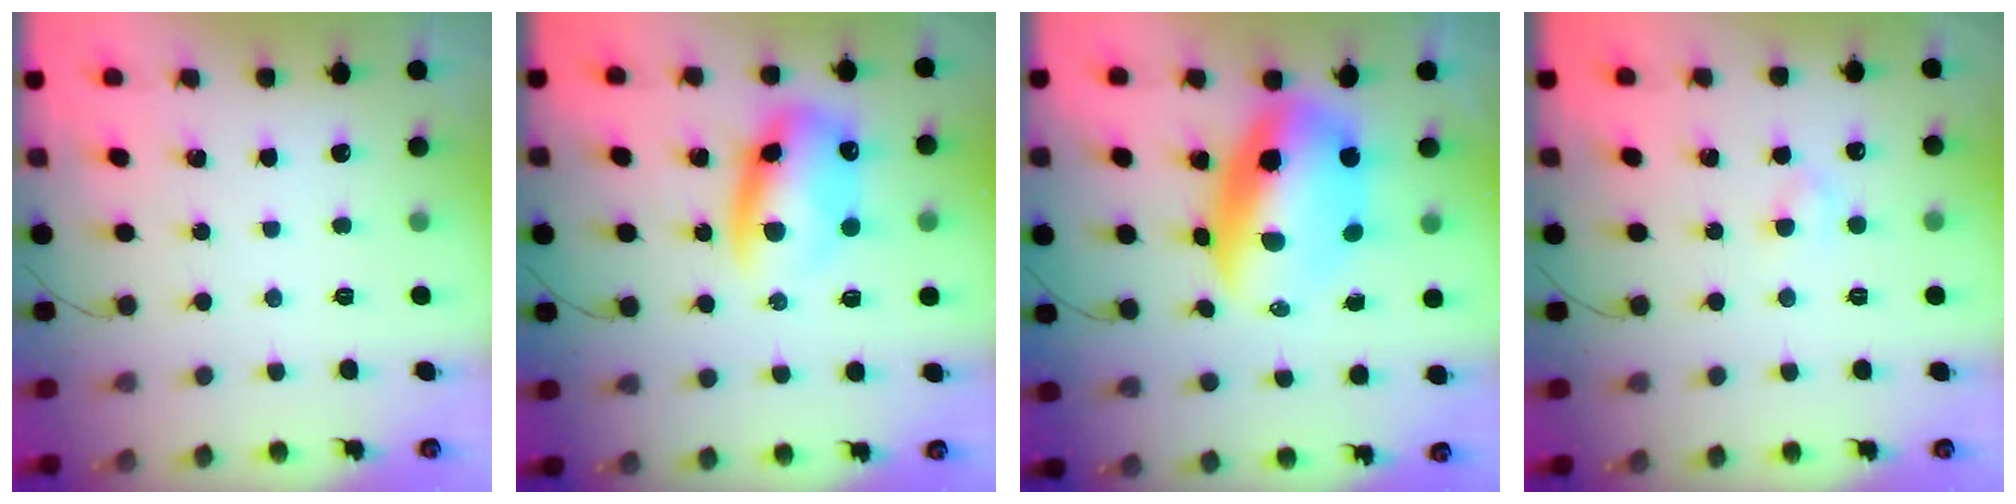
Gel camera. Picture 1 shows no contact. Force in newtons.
{"total": 11.4, "press": 11.1, "slide": 2.9}
{"total": 14.9, "press": 14.4, "slide": 3.8}
{"total": 2.5, "press": 2.3, "slide": 0.9}